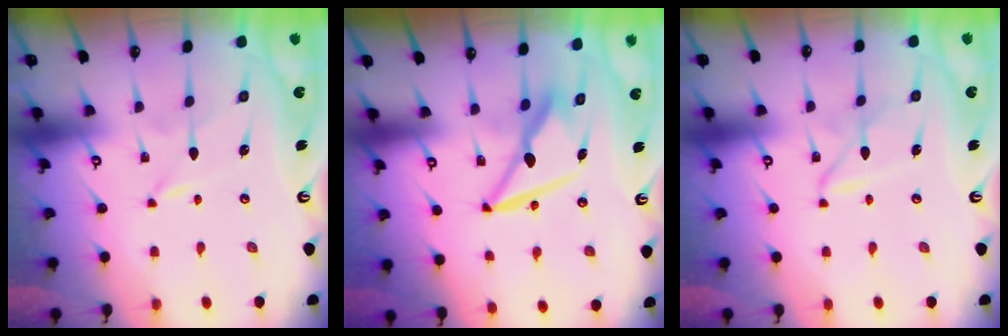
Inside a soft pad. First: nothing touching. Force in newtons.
{"total": 8.6, "press": 8.4, "slide": 1.6}
{"total": 3.4, "press": 3.4, "slide": 0.4}